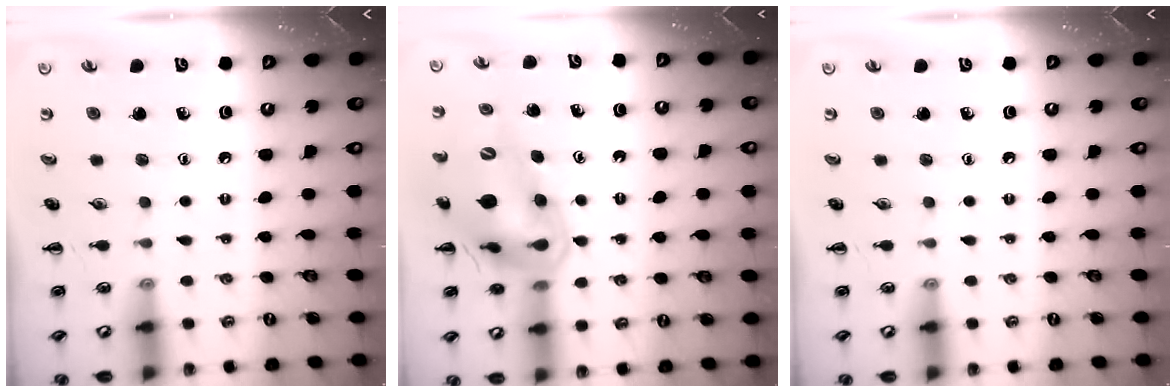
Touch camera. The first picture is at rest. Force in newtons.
{"total": 17.9, "press": 17.2, "slide": 4.7}
{"total": 0.0}